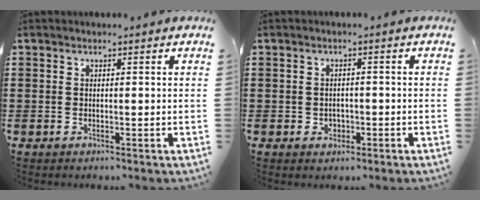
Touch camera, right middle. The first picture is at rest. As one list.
[{"total": 1.4, "force": [-0.4, 1.1, 0.7], "torque": [-0.017, 0.002, -0.010]}]